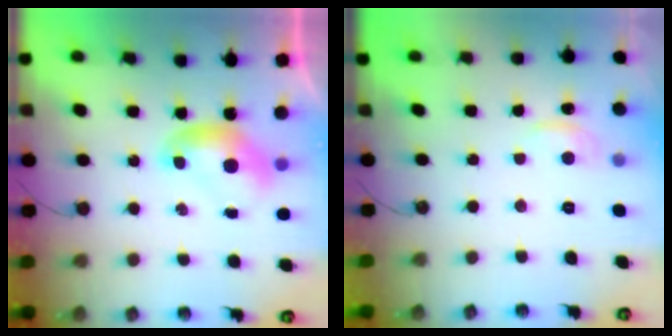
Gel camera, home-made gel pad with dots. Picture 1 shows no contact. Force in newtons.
{"total": 0.9, "press": 0.2, "slide": 0.9}